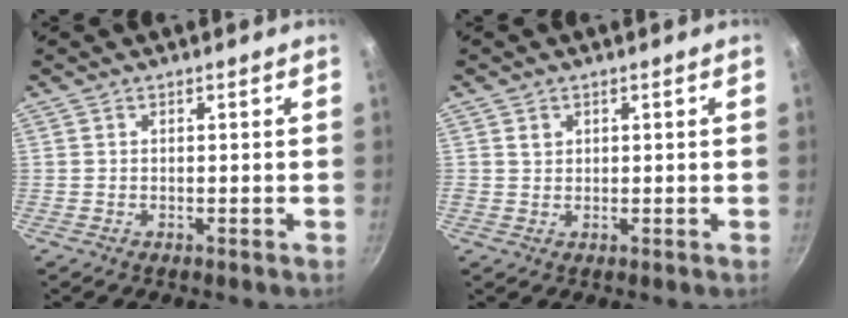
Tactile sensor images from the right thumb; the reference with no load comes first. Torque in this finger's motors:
{"motor_torque": [-0.07, 0.08, 0.02, 0.26, 0.00]}